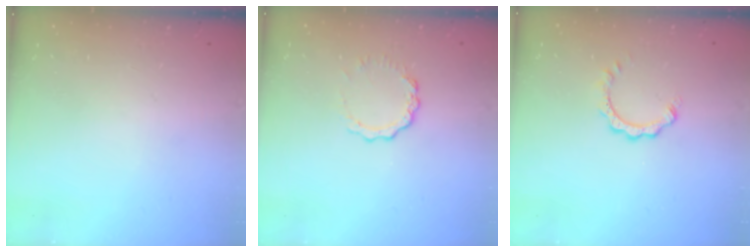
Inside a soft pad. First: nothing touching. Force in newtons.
{"total": 5.3, "press": 5.2, "slide": 0.6}
{"total": 3.4, "press": 3.4, "slide": 0.3}